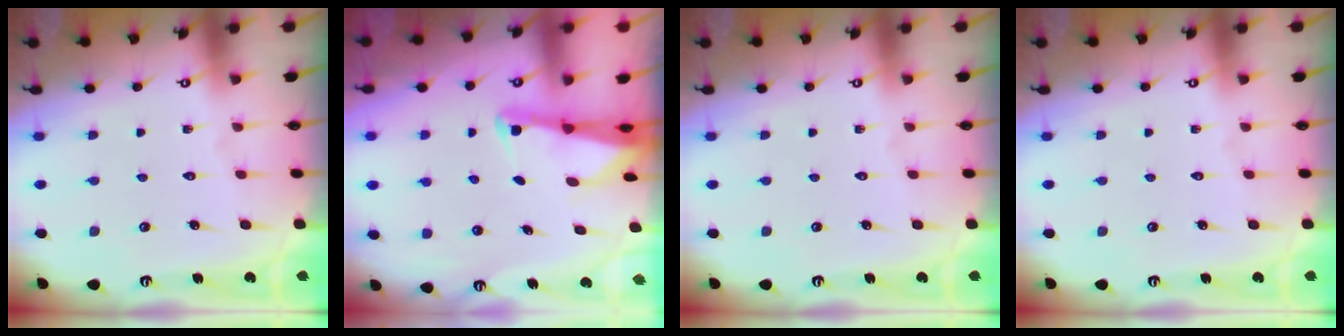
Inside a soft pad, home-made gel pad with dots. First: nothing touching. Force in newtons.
{"total": 2.5, "press": 2.5, "slide": 0.2}
{"total": 0.0}
{"total": 0.0}